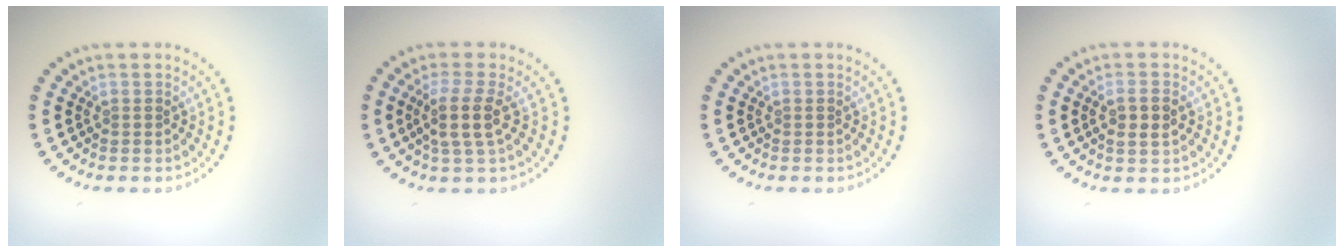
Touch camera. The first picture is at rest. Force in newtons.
{"total": 2.8, "press": 2.2, "slide": 1.8}
{"total": 0.0}
{"total": 2.1, "press": 2.0, "slide": 0.5}